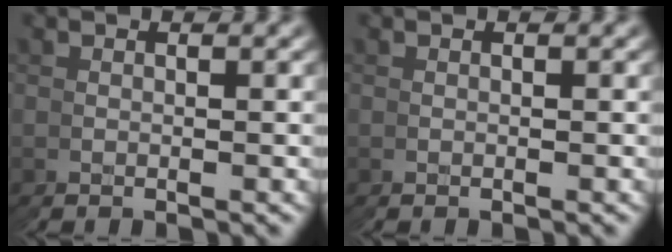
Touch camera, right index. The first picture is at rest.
{"total": 0.0}